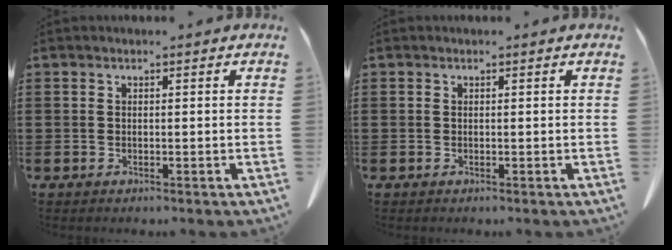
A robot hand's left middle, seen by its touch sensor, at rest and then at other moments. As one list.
[{"total": 0.0}]